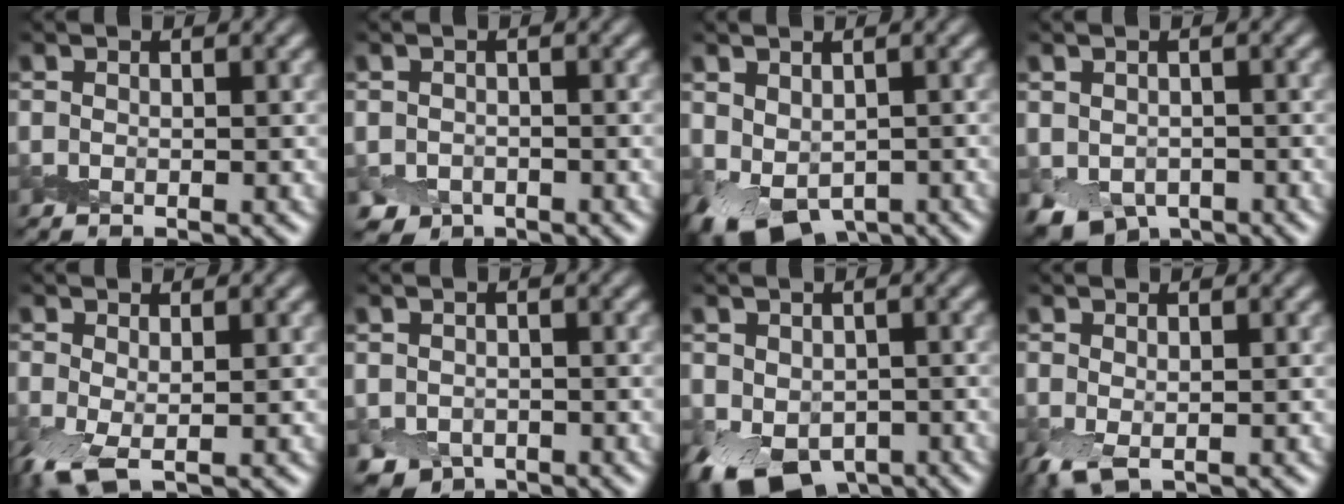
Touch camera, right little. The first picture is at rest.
{"total": 2.3, "force": [-1.7, 1.5, 0.4], "torque": [0.000, -0.008, -0.034]}
{"total": 6.1, "force": [-2.0, 4.1, 4.0], "torque": [-0.071, -0.028, -0.017]}
{"total": 4.8, "force": [-2.3, 3.2, 2.6], "torque": [-0.050, -0.019, -0.033]}
{"total": 3.6, "force": [-0.9, 1.6, 3.1], "torque": [-0.076, -0.008, -0.021]}
{"total": 2.8, "force": [-1.8, 1.8, 1.0], "torque": [-0.013, -0.012, -0.035]}
{"total": 7.7, "force": [-3.6, 5.1, 4.4], "torque": [-0.074, -0.030, -0.049]}
{"total": 2.0, "force": [-0.6, 1.1, 1.6], "torque": [-0.040, -0.010, -0.012]}